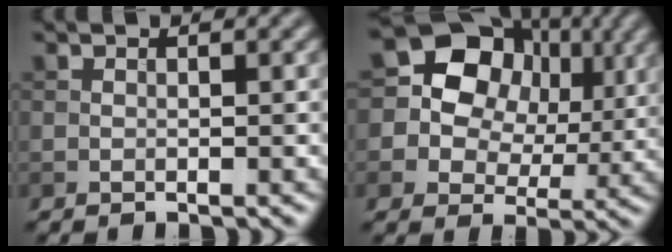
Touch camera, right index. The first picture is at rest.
{"total": 11.5, "force": [3.1, 9.4, 5.8], "torque": [-0.108, 0.031, 0.037]}